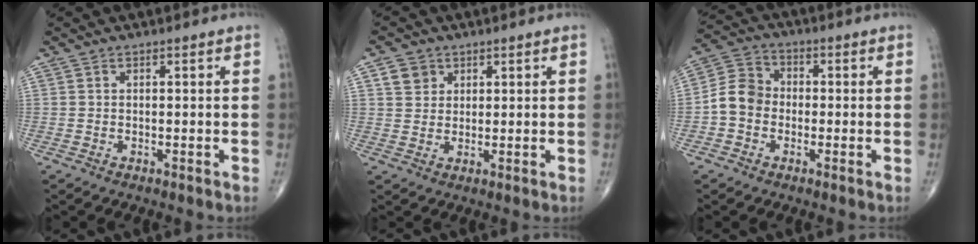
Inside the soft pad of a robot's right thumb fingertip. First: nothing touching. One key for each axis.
{"total": 3.9, "fx": 1.8, "fy": 3.3, "fz": 1.1, "tx": -0.003, "ty": -0.006, "tz": 0.031}
{"total": 7.1, "fx": -1.5, "fy": 6.0, "fz": 3.5, "tx": -0.050, "ty": 0.027, "tz": -0.043}